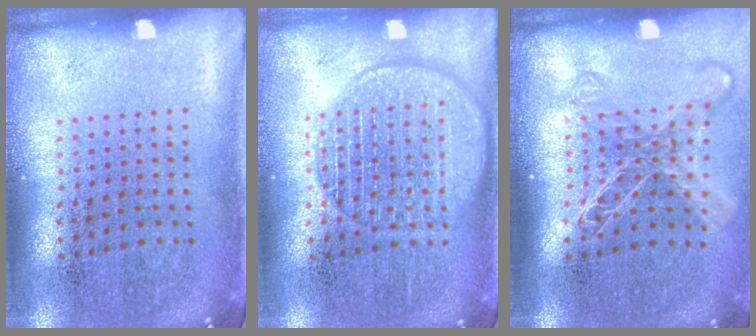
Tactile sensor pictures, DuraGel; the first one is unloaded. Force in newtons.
{"total": 3.3, "press": 3.2, "slide": 0.5}
{"total": 1.7, "press": 1.4, "slide": 1.0}